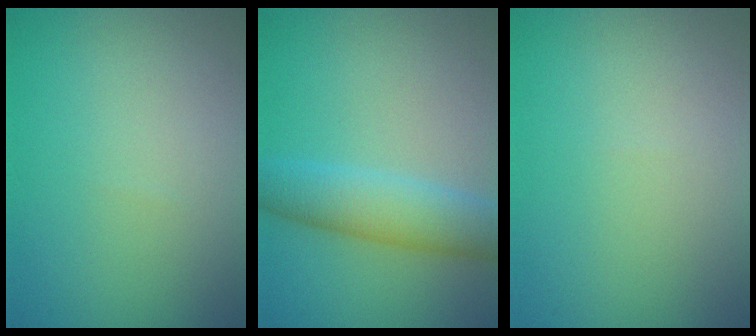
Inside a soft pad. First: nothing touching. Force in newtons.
{"total": 5.3, "press": 5.3, "slide": 0.0}
{"total": 0.0}